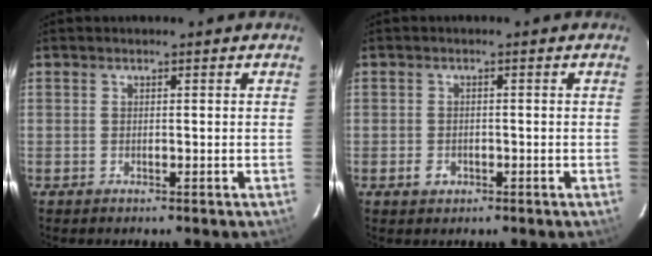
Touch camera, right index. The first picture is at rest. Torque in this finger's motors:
{"motor_torque": [0.07, -0.03, -0.06, -0.06]}